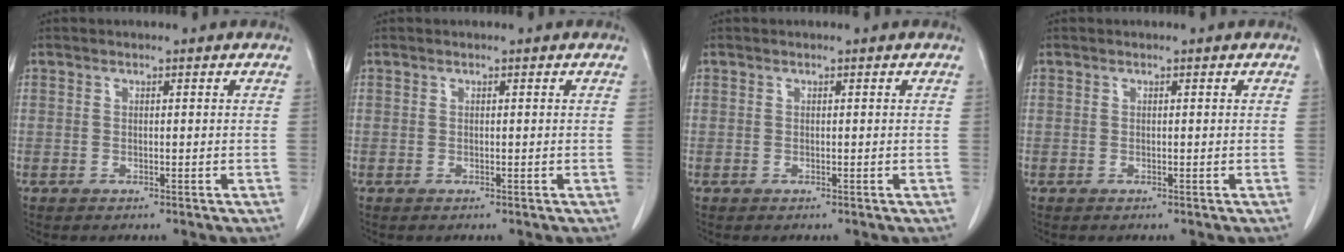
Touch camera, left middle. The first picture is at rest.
{"total": 0.0}
{"total": 0.0}
{"total": 0.0}